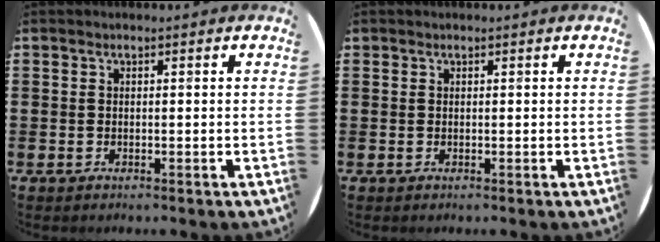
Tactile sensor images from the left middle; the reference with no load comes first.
{"total": 0.0}